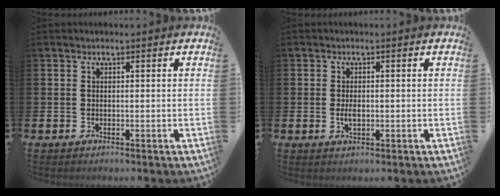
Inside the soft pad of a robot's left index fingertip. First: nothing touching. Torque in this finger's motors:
{"motor_torque": [0.81, 0.31, 0.07, 0.09]}